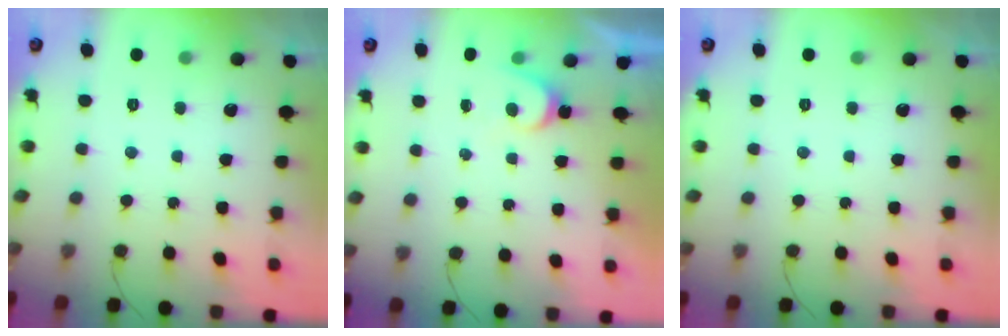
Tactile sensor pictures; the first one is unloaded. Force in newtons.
{"total": 3.5, "press": 3.5, "slide": 0.3}
{"total": 0.0}